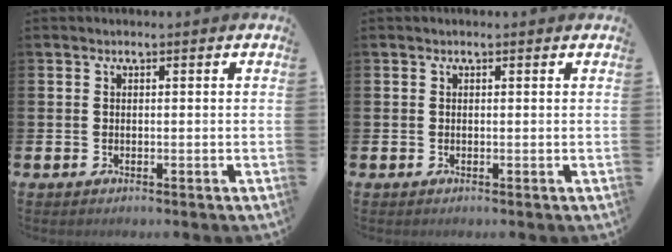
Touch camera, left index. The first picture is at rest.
{"total": 0.0}